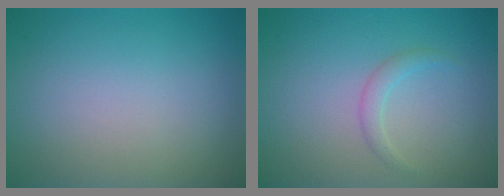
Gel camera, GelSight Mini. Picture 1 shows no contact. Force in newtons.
{"total": 1.2, "press": 1.2, "slide": 0.0}